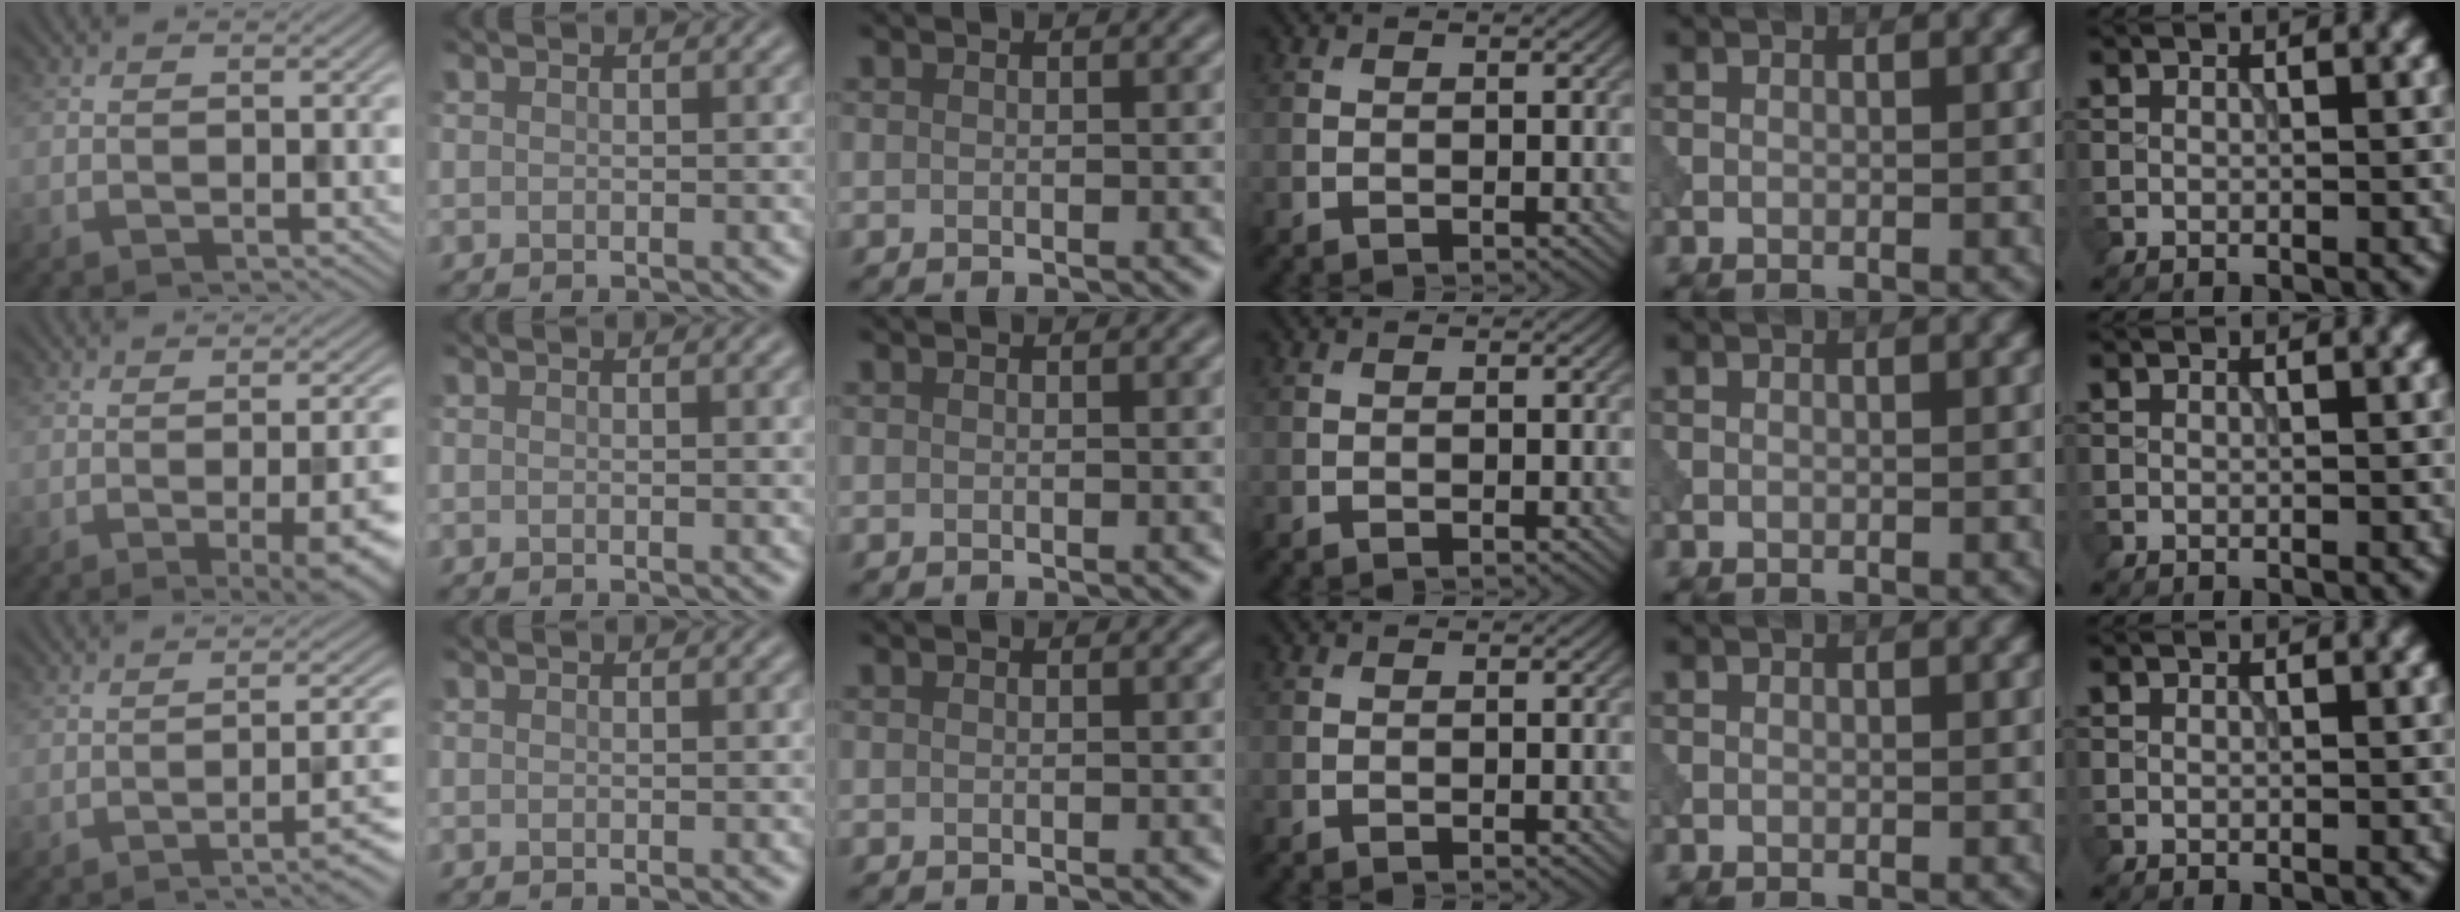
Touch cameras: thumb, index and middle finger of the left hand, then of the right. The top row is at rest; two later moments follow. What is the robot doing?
{"motion": "dispense", "object": "syringe"}